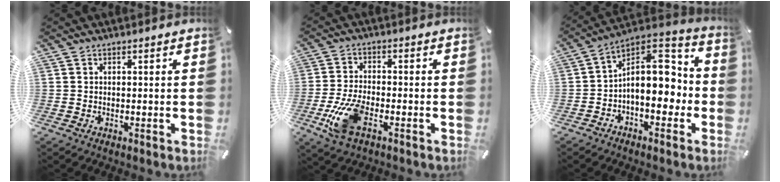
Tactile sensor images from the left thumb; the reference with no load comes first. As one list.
[{"total": 10.4, "force": [-3.8, 5.0, 8.3], "torque": [-0.178, 0.001, -0.066]}, {"total": 14.9, "force": [-0.9, 9.1, 11.8], "torque": [-0.162, 0.000, -0.016]}]